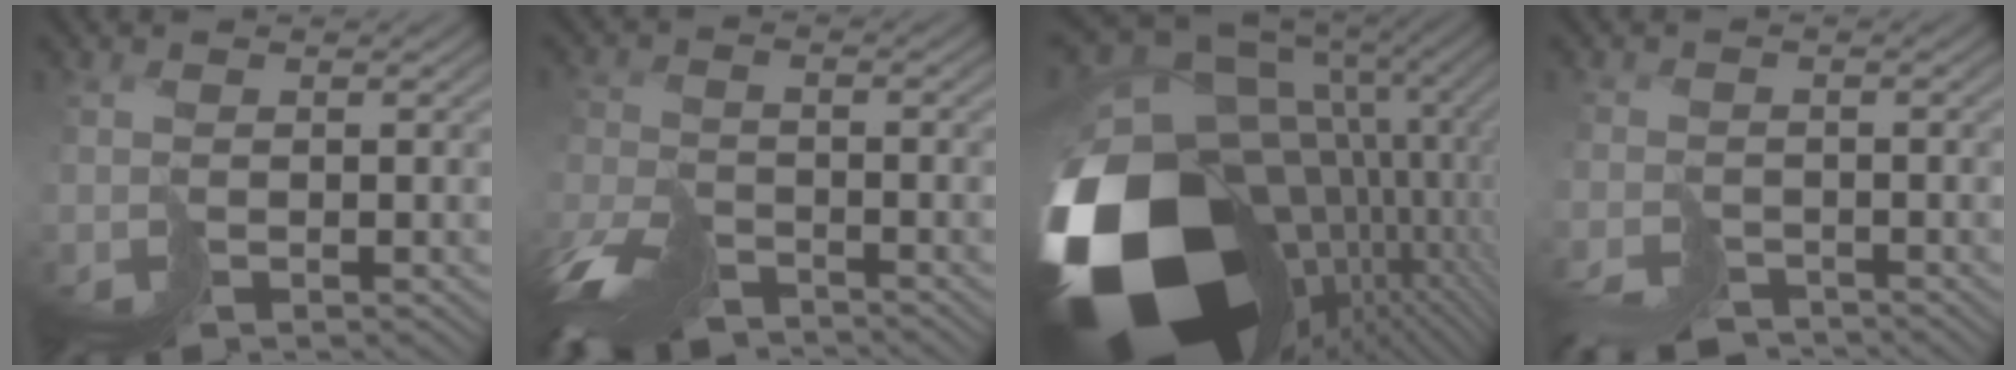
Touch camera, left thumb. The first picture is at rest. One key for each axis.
{"total": 8.6, "fx": -7.2, "fy": 3.0, "fz": 3.5, "tx": -0.084, "ty": -0.017, "tz": -0.144}
{"total": 20.2, "fx": -5.0, "fy": 14.5, "fz": 13.2, "tx": -0.296, "ty": -0.063, "tz": -0.042}
{"total": 4.1, "fx": -3.8, "fy": 1.2, "fz": 0.8, "tx": -0.008, "ty": -0.009, "tz": -0.075}